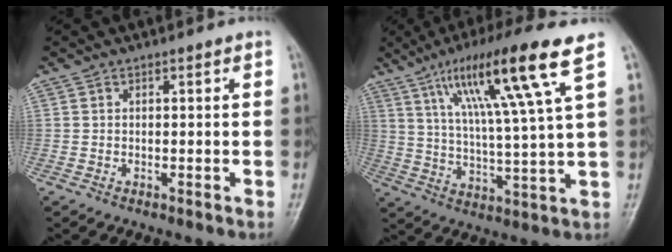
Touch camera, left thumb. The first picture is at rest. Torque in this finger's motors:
{"motor_torque": [1.00, 0.23, 1.82, -0.95, 0.45]}